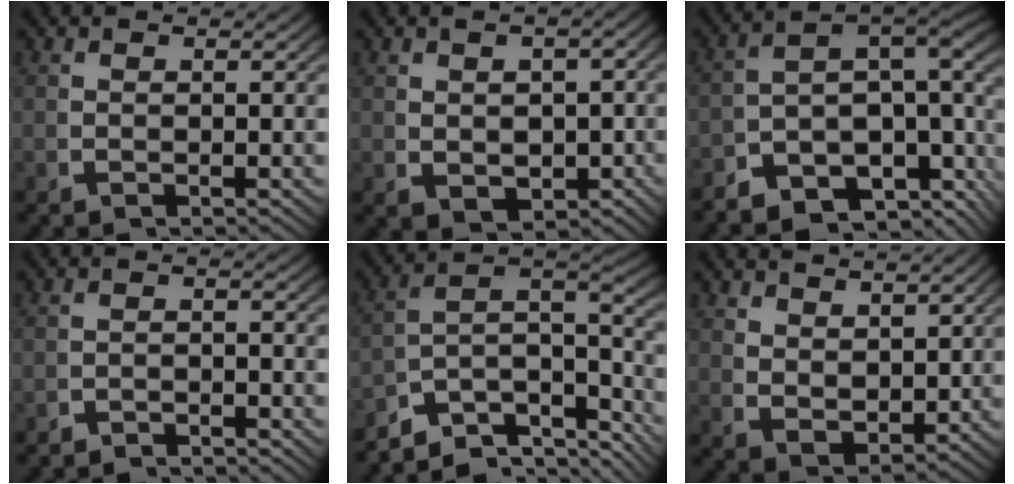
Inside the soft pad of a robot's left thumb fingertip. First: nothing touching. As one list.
[{"total": 4.3, "force": [-0.4, 3.1, 2.9], "torque": [-0.060, -0.030, 0.015]}, {"total": 12.8, "force": [-0.7, 8.6, 9.5], "torque": [-0.137, -0.011, -0.032]}, {"total": 2.6, "force": [-2.5, 0.3, 0.2], "torque": [0.004, -0.010, -0.043]}, {"total": 11.7, "force": [-2.6, 8.2, 8.0], "torque": [-0.162, -0.036, -0.039]}, {"total": 3.6, "force": [1.6, 2.2, 2.3], "torque": [-0.043, -0.020, 0.049]}]